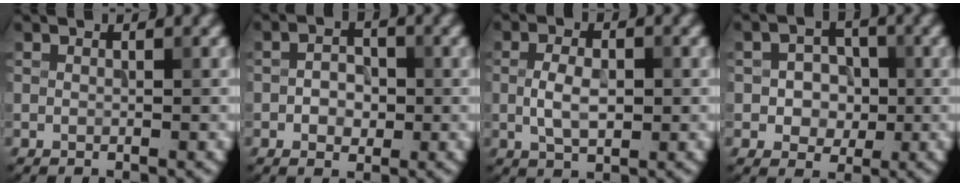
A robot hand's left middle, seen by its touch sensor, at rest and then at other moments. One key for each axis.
{"total": 2.5, "fx": -0.6, "fy": 1.8, "fz": 1.7, "tx": -0.024, "ty": 0.001, "tz": -0.014}
{"total": 3.5, "fx": -0.2, "fy": 1.9, "fz": 2.9, "tx": -0.059, "ty": -0.001, "tz": -0.004}
{"total": 3.2, "fx": -0.4, "fy": 2.7, "fz": 1.7, "tx": -0.015, "ty": -0.001, "tz": -0.018}